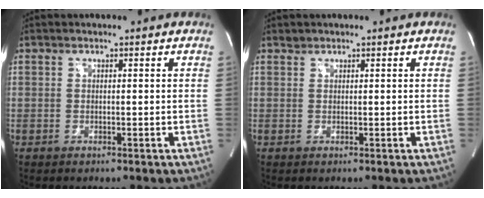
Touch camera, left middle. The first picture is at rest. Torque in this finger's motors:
{"motor_torque": [0.16, 0.06, -0.10, -0.01]}